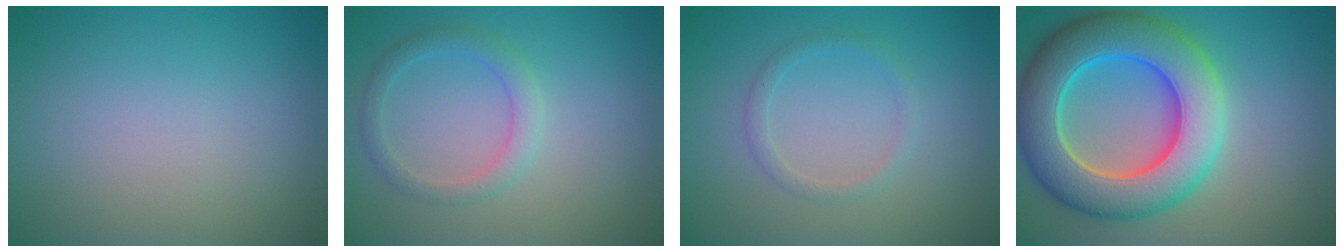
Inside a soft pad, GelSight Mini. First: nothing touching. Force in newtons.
{"total": 2.2, "press": 2.2, "slide": 0.1}
{"total": 1.3, "press": 1.3, "slide": 0.1}
{"total": 10.8, "press": 10.8, "slide": 0.4}